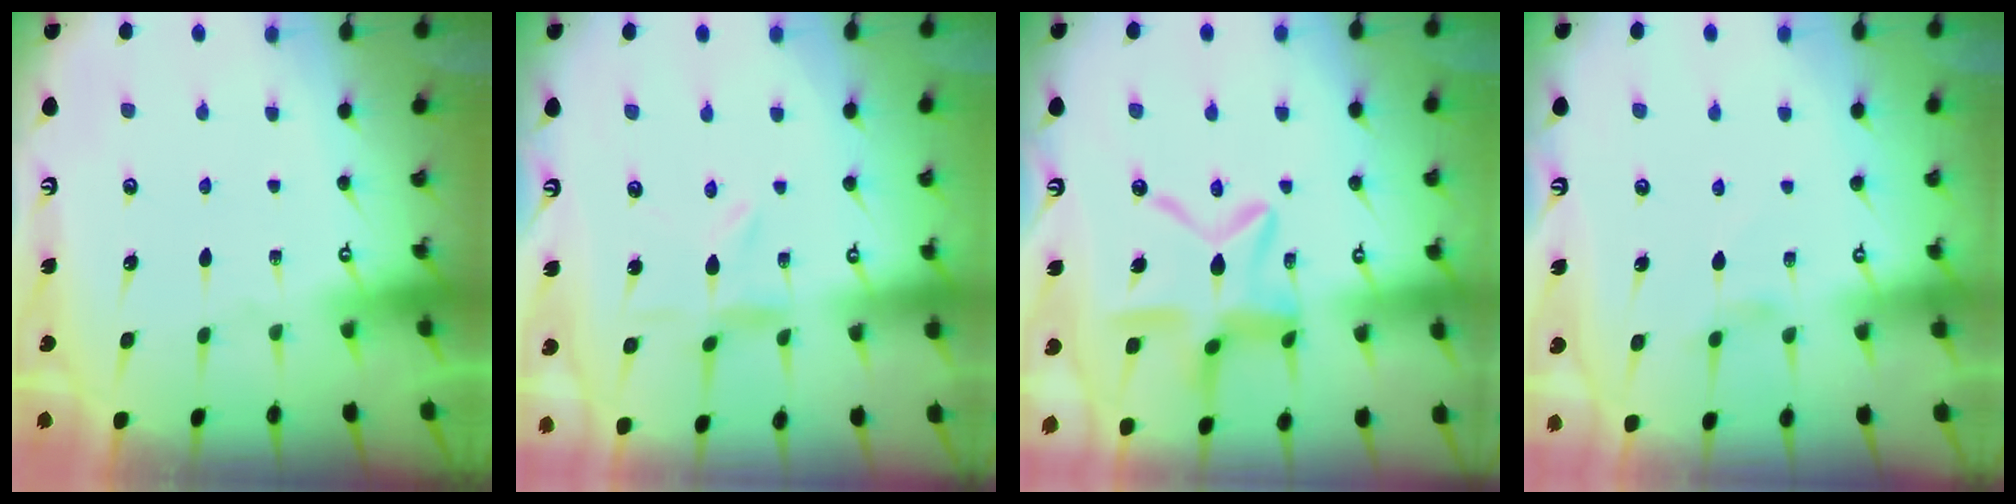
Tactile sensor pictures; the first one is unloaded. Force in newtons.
{"total": 0.8, "press": 0.8, "slide": 0.2}
{"total": 15.1, "press": 15.0, "slide": 1.4}
{"total": 1.7, "press": 1.6, "slide": 0.4}